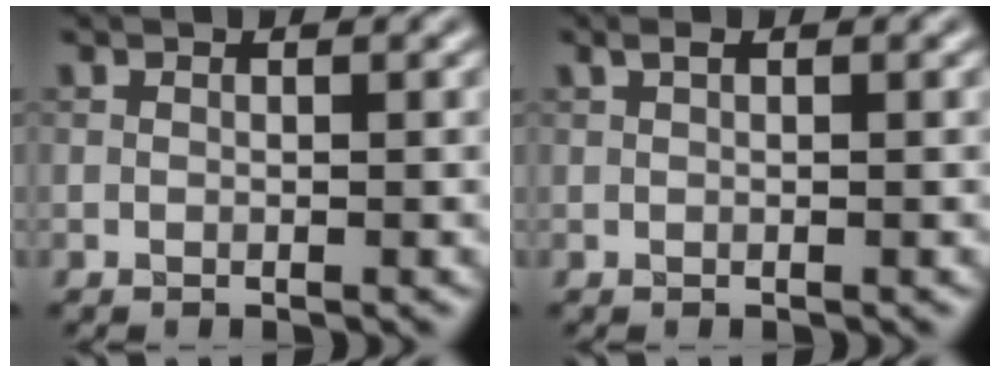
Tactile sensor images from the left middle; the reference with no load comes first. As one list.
[{"total": 0.6, "force": [0.3, 0.2, 0.5], "torque": [-0.012, 0.004, 0.007]}]